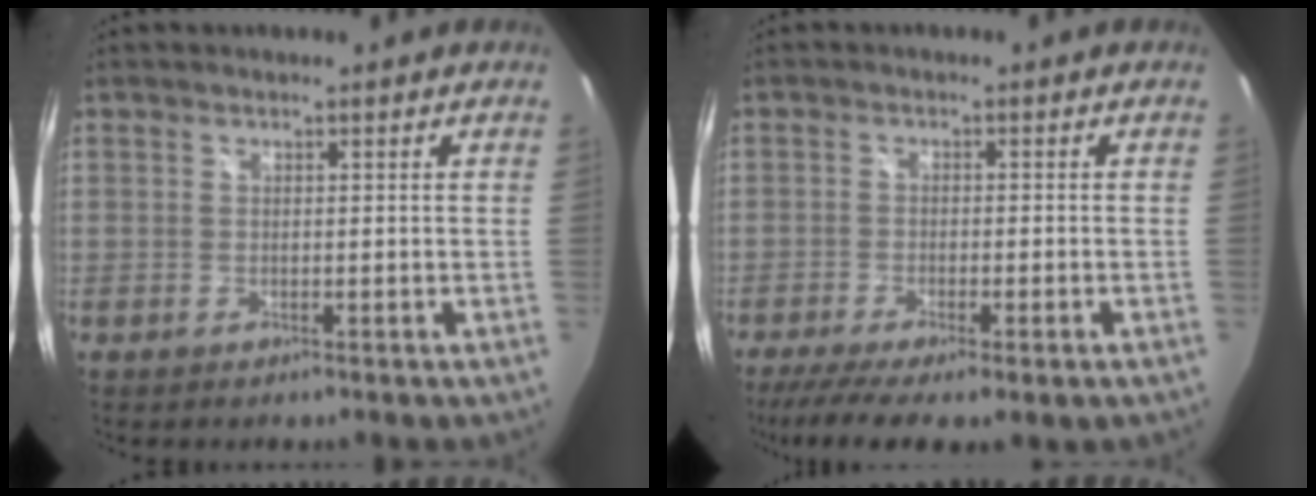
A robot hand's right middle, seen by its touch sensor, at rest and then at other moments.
{"total": 9.9, "force": [-6.8, 2.0, 6.9], "torque": [-0.140, -0.040, -0.107]}